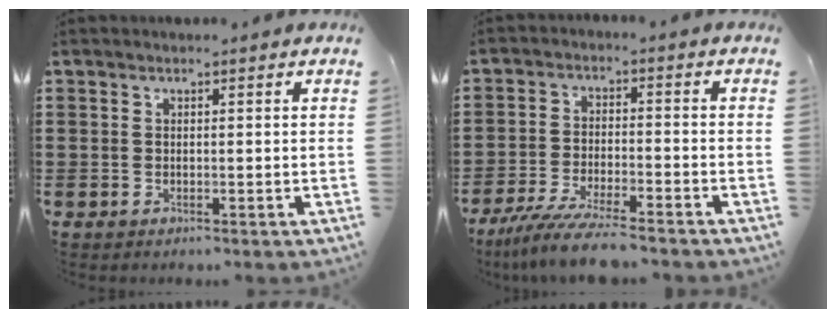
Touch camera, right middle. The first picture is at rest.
{"total": 7.4, "force": [-6.5, 0.1, 3.5], "torque": [-0.076, -0.010, -0.123]}